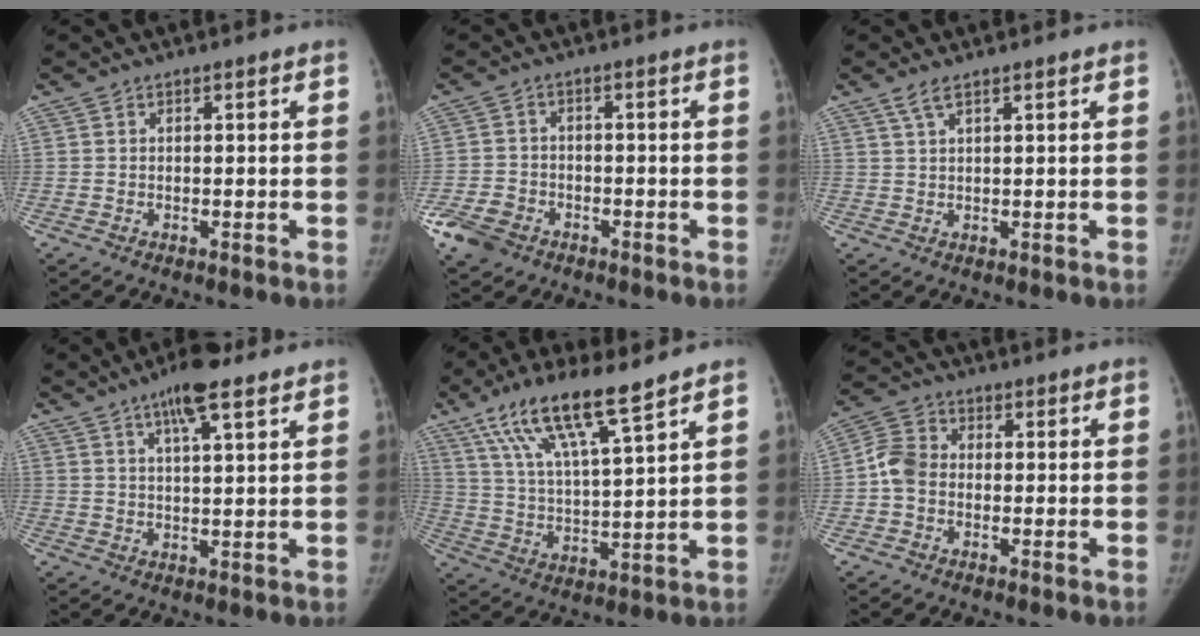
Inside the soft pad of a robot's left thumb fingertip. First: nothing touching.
{"total": 6.7, "force": [-4.0, 4.8, 2.6], "torque": [-0.057, 0.017, -0.070]}
{"total": 2.6, "force": [1.8, 0.5, 1.8], "torque": [-0.043, 0.005, 0.040]}
{"total": 9.0, "force": [5.9, 2.2, 6.5], "torque": [-0.098, -0.017, 0.093]}
{"total": 15.0, "force": [10.0, 2.2, 10.9], "torque": [-0.200, -0.036, 0.193]}
{"total": 5.4, "force": [-0.8, 4.3, 3.1], "torque": [-0.052, 0.013, -0.027]}